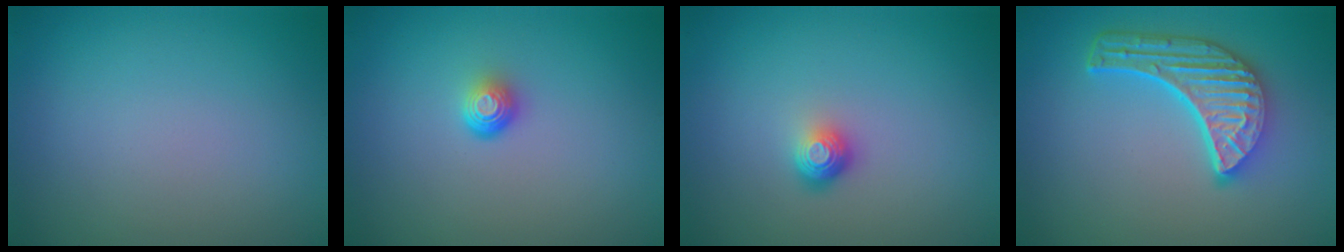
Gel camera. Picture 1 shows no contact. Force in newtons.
{"total": 1.7, "press": 1.1, "slide": 1.3}
{"total": 1.8, "press": 1.2, "slide": 1.3}
{"total": 6.0, "press": 4.5, "slide": 4.0}